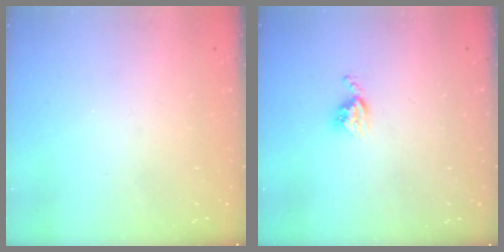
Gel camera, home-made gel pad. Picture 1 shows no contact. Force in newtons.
{"total": 4.4, "press": 4.3, "slide": 0.5}